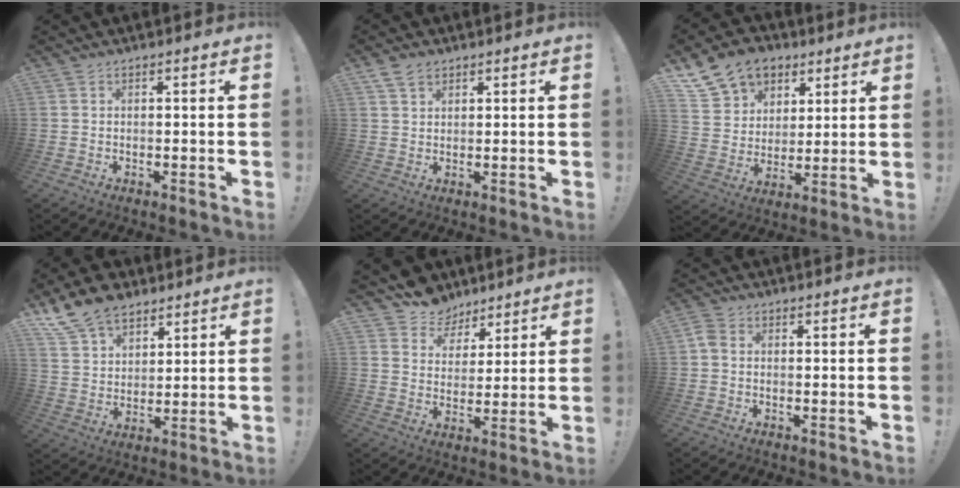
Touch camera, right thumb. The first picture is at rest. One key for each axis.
{"total": 4.0, "fx": 2.6, "fy": 2.6, "fz": 1.7, "tx": -0.027, "ty": -0.007, "tz": 0.047}
{"total": 14.7, "fx": 8.5, "fy": 10.9, "fz": 5.0, "tx": -0.082, "ty": -0.047, "tz": 0.172}
{"total": 12.7, "fx": 9.3, "fy": 7.4, "fz": 4.4, "tx": -0.085, "ty": -0.054, "tz": 0.181}
{"total": 7.9, "fx": 5.7, "fy": 5.5, "fz": 0.7, "tx": -0.017, "ty": -0.045, "tz": 0.115}
{"total": 2.6, "fx": -0.2, "fy": 2.0, "fz": 1.7, "tx": -0.030, "ty": 0.010, "tz": -0.002}